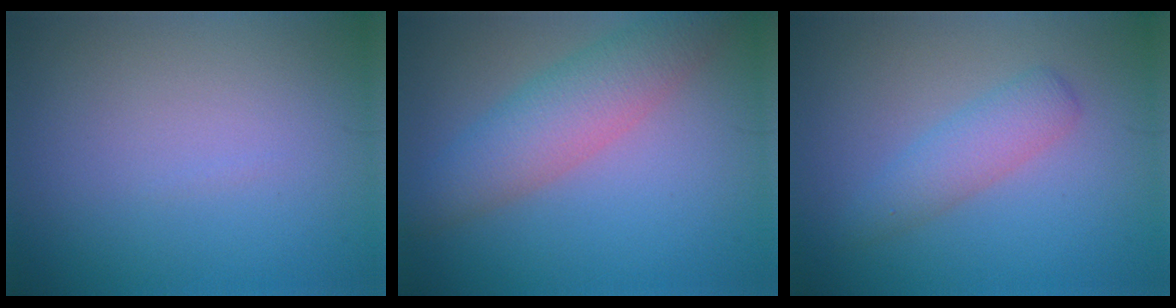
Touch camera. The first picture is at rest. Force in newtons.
{"total": 5.0, "press": 5.0, "slide": 0.3}
{"total": 2.6, "press": 2.6, "slide": 0.1}